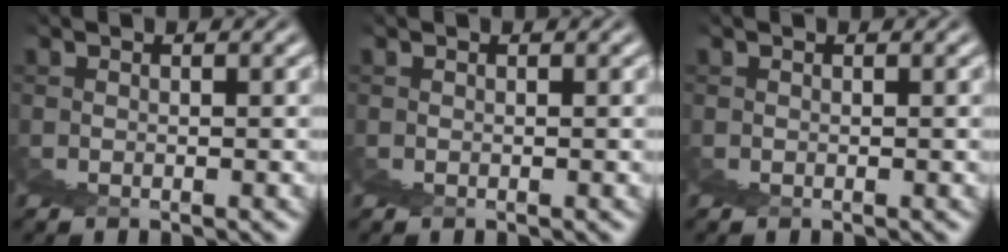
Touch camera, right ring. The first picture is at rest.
{"total": 0.0}
{"total": 0.0}